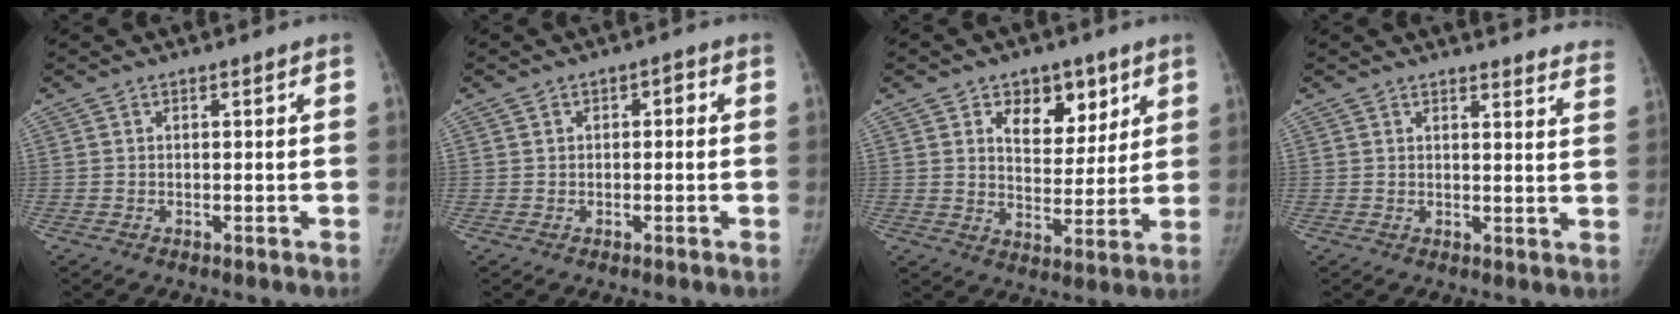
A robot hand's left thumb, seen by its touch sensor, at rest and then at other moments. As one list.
[{"total": 2.2, "force": [0.2, 1.7, 1.4], "torque": [-0.012, 0.009, 0.003]}, {"total": 10.6, "force": [5.6, 6.9, 5.9], "torque": [-0.046, -0.030, 0.089]}, {"total": 15.5, "force": [15.1, 2.4, 2.7], "torque": [0.013, -0.105, 0.141]}]